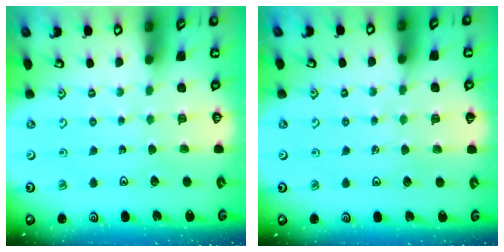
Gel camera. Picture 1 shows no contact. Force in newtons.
{"total": 4.4, "press": 4.2, "slide": 1.3}